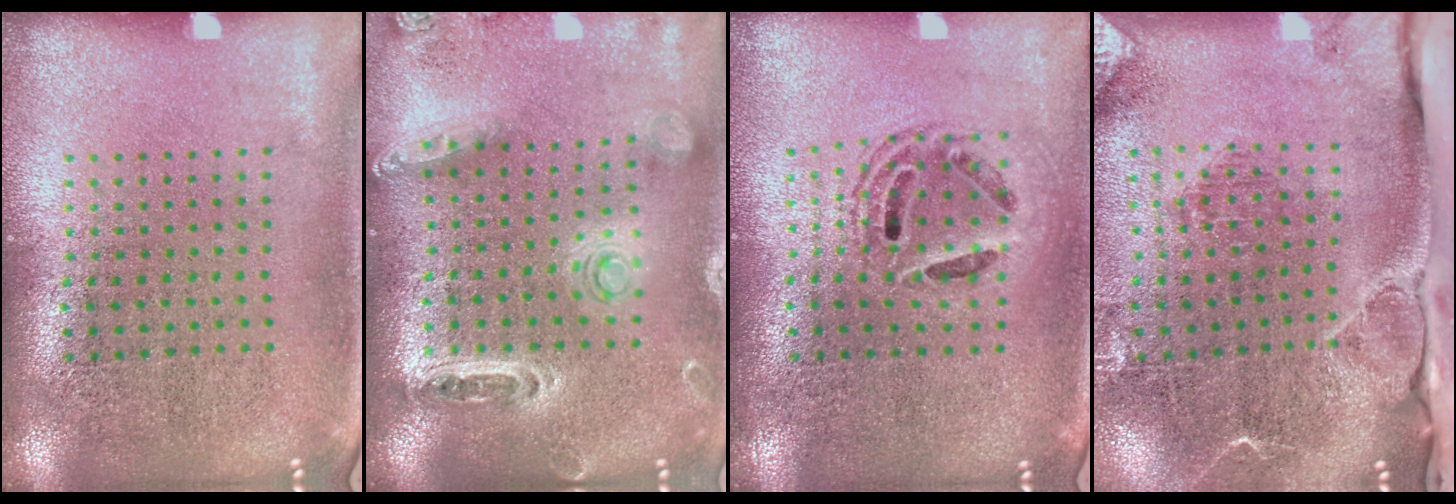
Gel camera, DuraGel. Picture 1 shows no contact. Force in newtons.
{"total": 1.3, "press": 1.3, "slide": 0.2}
{"total": 1.3, "press": 1.2, "slide": 0.6}
{"total": 3.0, "press": 2.3, "slide": 1.9}